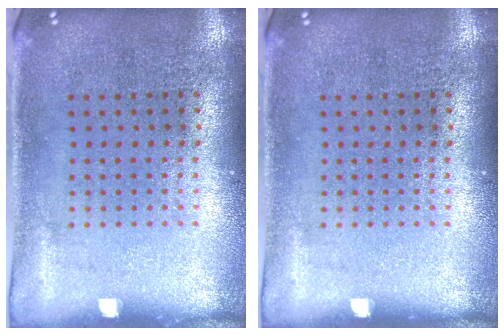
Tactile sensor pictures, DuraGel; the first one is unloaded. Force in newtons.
{"total": 0.0}